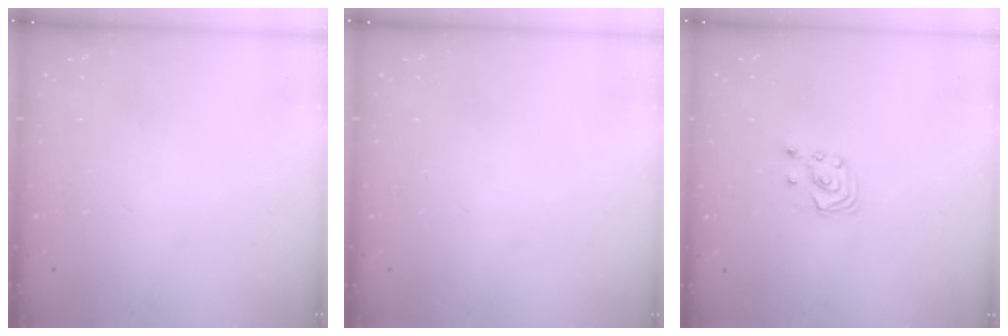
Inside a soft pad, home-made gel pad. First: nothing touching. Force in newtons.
{"total": 0.0}
{"total": 2.7, "press": 2.7, "slide": 0.3}